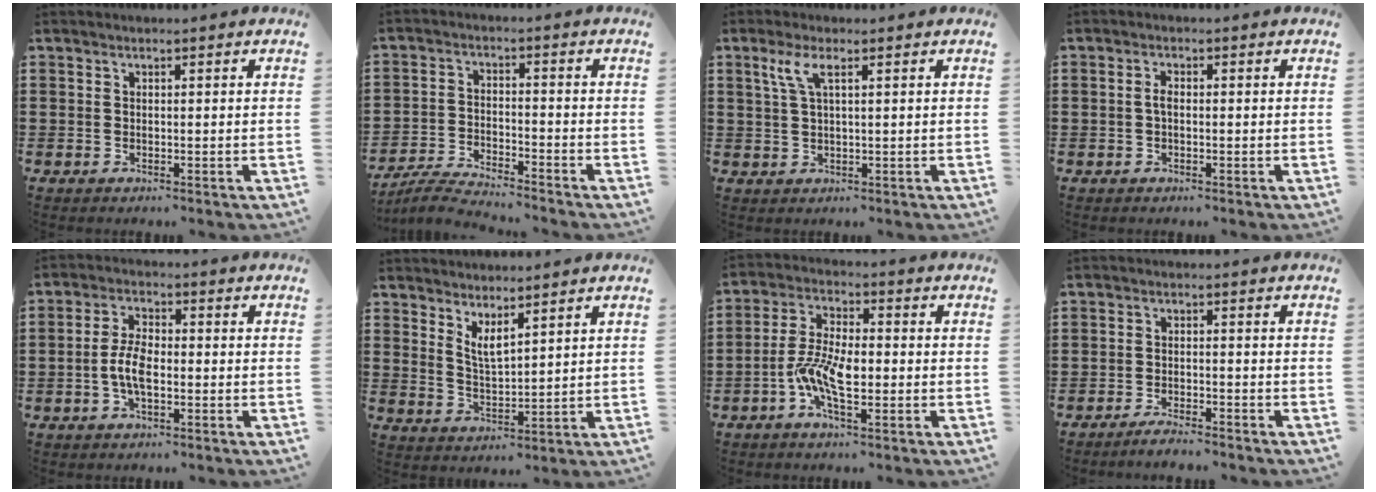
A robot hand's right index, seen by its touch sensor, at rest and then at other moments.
{"total": 4.9, "force": [-4.8, 0.1, 1.0], "torque": [-0.033, -0.005, -0.100]}
{"total": 3.4, "force": [1.4, 0.8, 3.0], "torque": [-0.064, 0.006, 0.023]}
{"total": 1.6, "force": [-0.2, 0.6, 1.5], "torque": [-0.035, -0.002, -0.007]}
{"total": 5.5, "force": [-1.0, 2.5, 4.8], "torque": [-0.113, -0.002, -0.026]}
{"total": 3.5, "force": [2.7, 0.6, 2.1], "torque": [-0.048, -0.003, 0.049]}
{"total": 7.8, "force": [-2.4, 2.9, 6.8], "torque": [-0.154, -0.009, -0.052]}
{"total": 2.4, "force": [-2.3, -0.1, 0.6], "torque": [-0.013, 0.003, -0.046]}